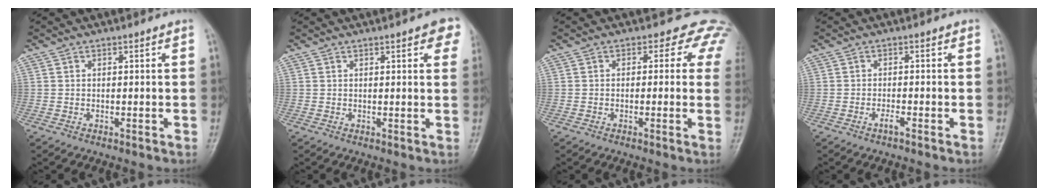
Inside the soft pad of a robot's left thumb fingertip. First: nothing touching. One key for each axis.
{"total": 5.6, "fx": 2.9, "fy": 1.6, "fz": 4.5, "tx": -0.033, "ty": -0.001, "tz": 0.028}
{"total": 5.3, "fx": 2.6, "fy": 3.9, "fz": 2.4, "tx": 0.006, "ty": -0.003, "tz": 0.001}
{"total": 1.4, "fx": -1.1, "fy": 0.1, "fz": 0.8, "tx": -0.016, "ty": 0.001, "tz": -0.021}